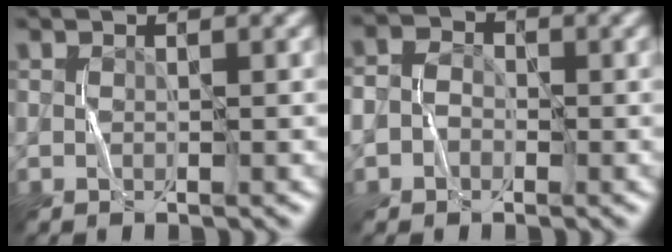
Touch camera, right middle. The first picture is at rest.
{"total": 5.9, "force": [-0.6, 5.3, 2.4], "torque": [-0.048, 0.021, -0.047]}